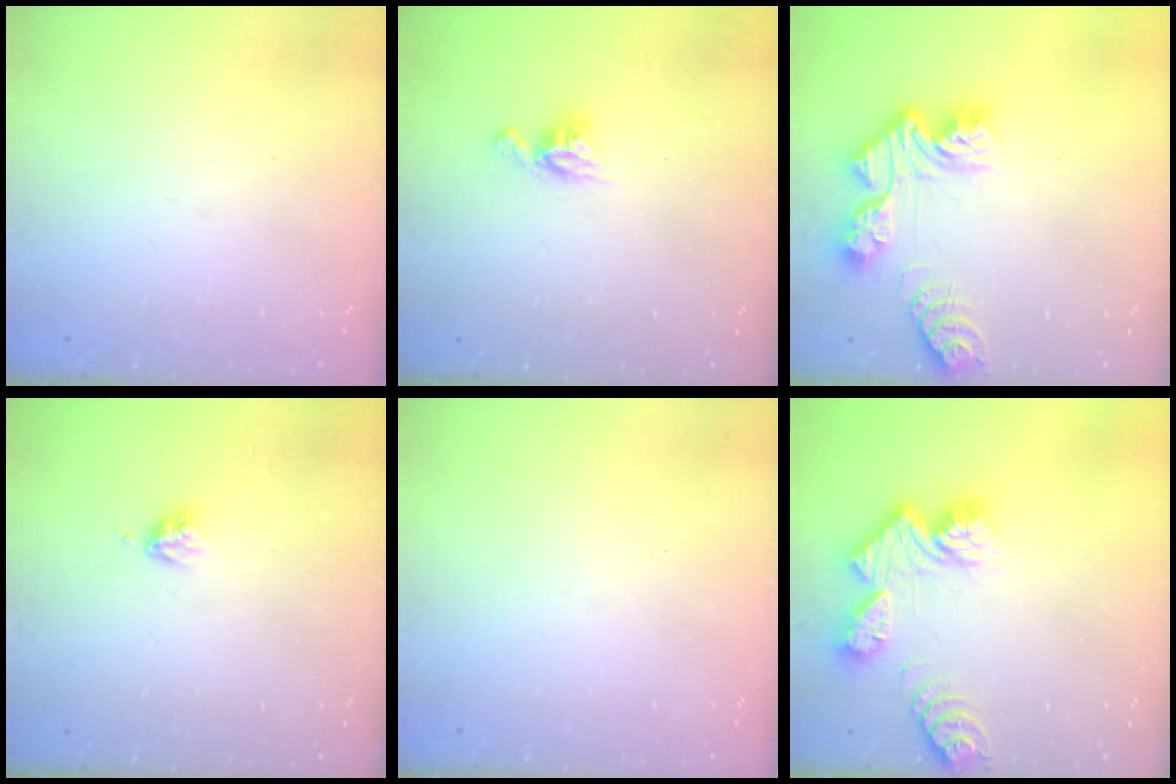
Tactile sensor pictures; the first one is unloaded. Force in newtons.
{"total": 6.7, "press": 6.7, "slide": 0.4}
{"total": 12.0, "press": 12.0, "slide": 1.1}
{"total": 3.4, "press": 3.3, "slide": 0.5}
{"total": 0.0}
{"total": 11.9, "press": 11.8, "slide": 1.0}